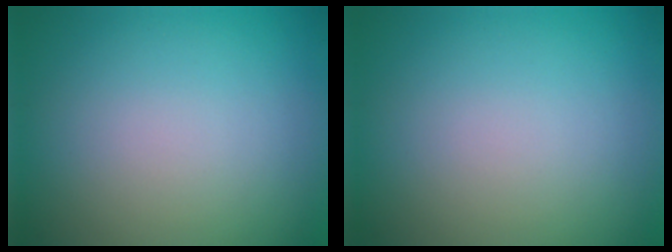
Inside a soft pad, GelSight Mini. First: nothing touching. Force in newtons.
{"total": 0.0}